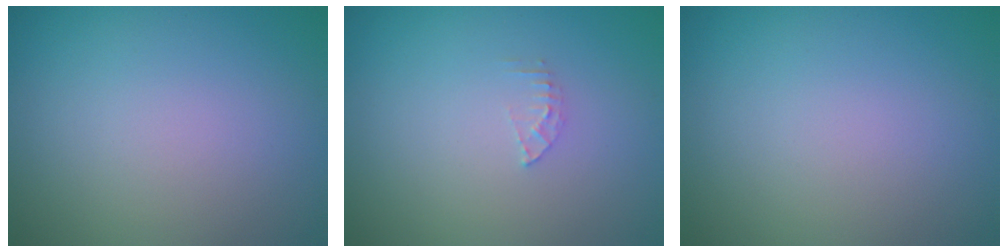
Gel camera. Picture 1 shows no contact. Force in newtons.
{"total": 0.9, "press": 0.9, "slide": 0.1}
{"total": 0.0}